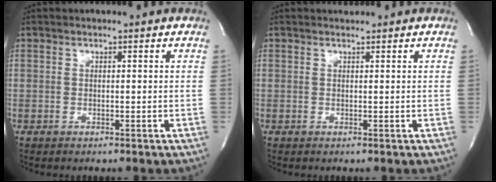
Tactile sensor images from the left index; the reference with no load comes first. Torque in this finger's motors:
{"motor_torque": [0.00, -0.44, 0.06, -0.01]}